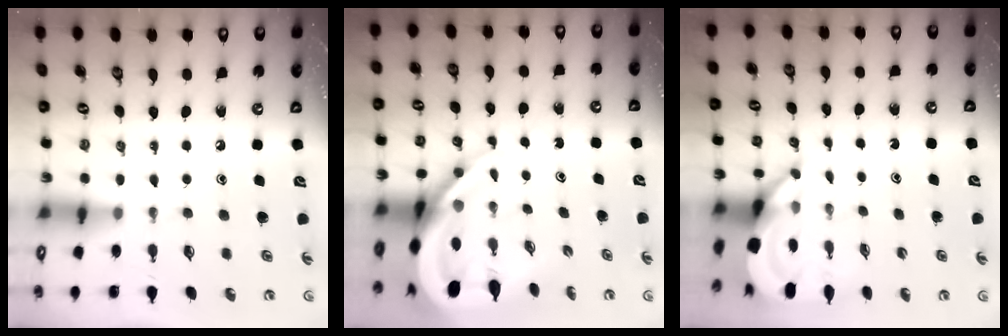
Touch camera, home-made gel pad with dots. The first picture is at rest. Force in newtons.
{"total": 12.9, "press": 12.9, "slide": 1.3}
{"total": 5.3, "press": 5.2, "slide": 0.5}